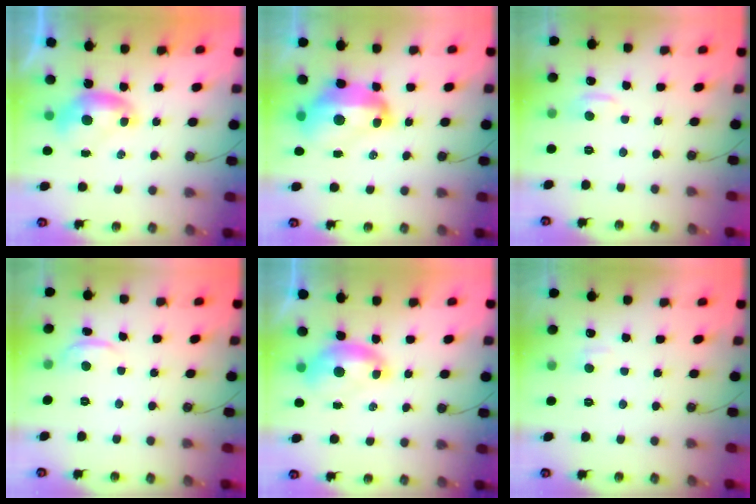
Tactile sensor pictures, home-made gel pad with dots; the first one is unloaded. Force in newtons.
{"total": 9.5, "press": 9.4, "slide": 1.3}
{"total": 1.0, "press": 0.7, "slide": 0.7}
{"total": 0.8, "press": 0.5, "slide": 0.6}
{"total": 1.5, "press": 1.4, "slide": 0.6}
{"total": 1.1, "press": 0.9, "slide": 0.6}